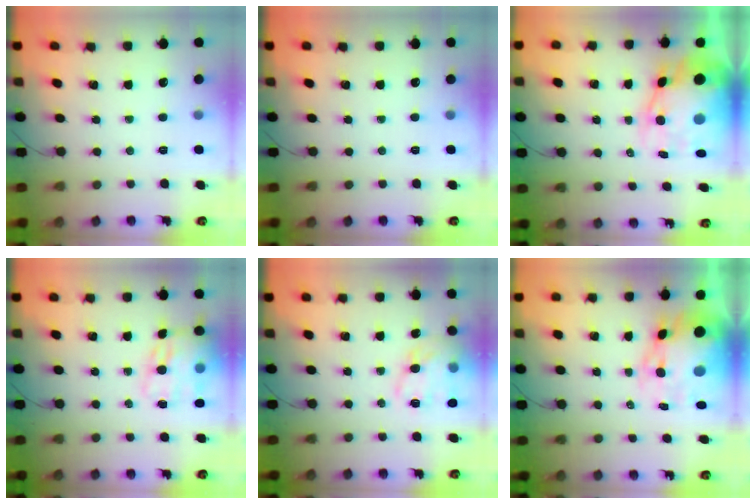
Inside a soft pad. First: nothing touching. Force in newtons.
{"total": 0.0}
{"total": 14.4, "press": 13.8, "slide": 4.1}
{"total": 16.5, "press": 16.1, "slide": 3.6}
{"total": 14.8, "press": 14.6, "slide": 2.5}
{"total": 13.3, "press": 12.9, "slide": 3.1}